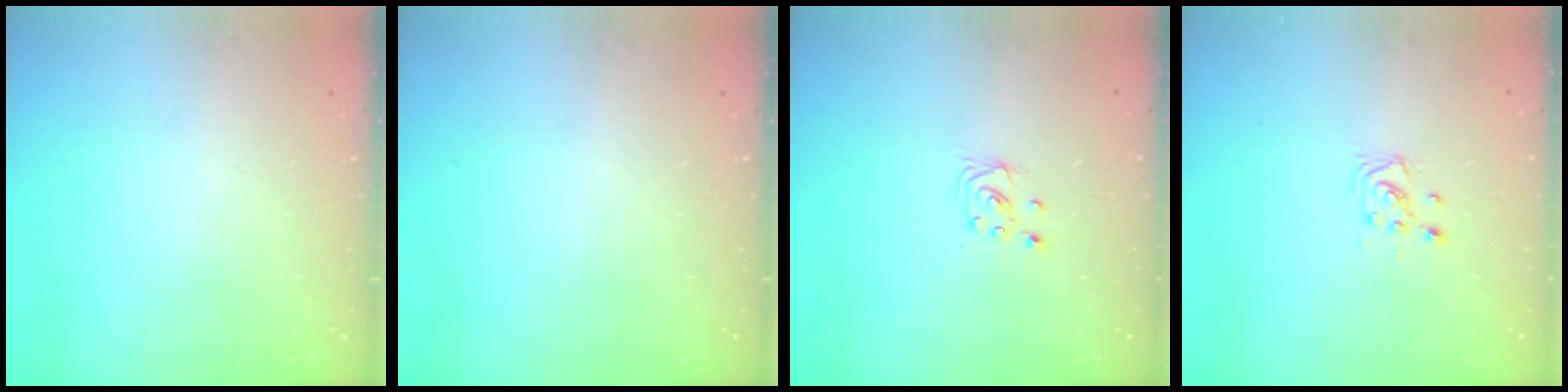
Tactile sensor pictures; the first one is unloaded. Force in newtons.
{"total": 0.0}
{"total": 2.0, "press": 2.0, "slide": 0.2}
{"total": 3.6, "press": 3.6, "slide": 0.2}